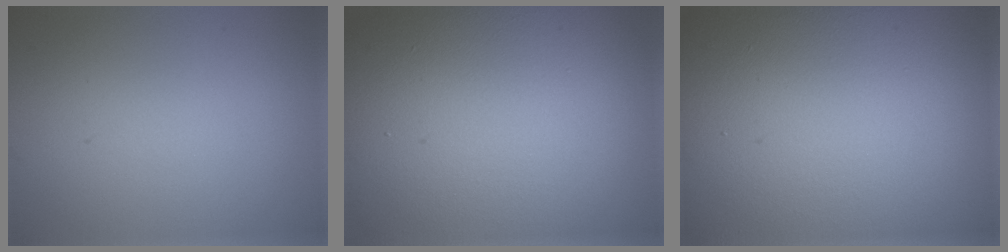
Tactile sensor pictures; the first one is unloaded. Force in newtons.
{"total": 20.5, "press": 20.5, "slide": 0.9}
{"total": 26.6, "press": 26.5, "slide": 1.2}